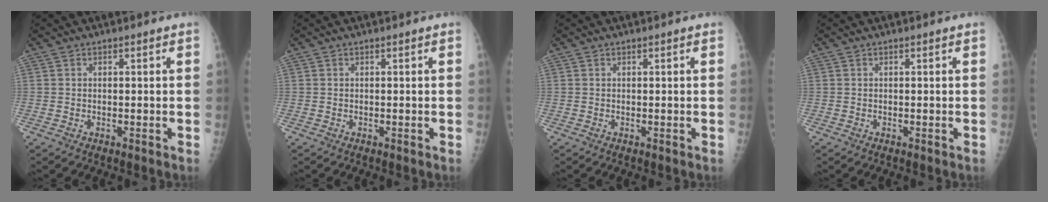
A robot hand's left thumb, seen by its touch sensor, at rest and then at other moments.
{"total": 0.0}
{"total": 0.0}
{"total": 0.0}